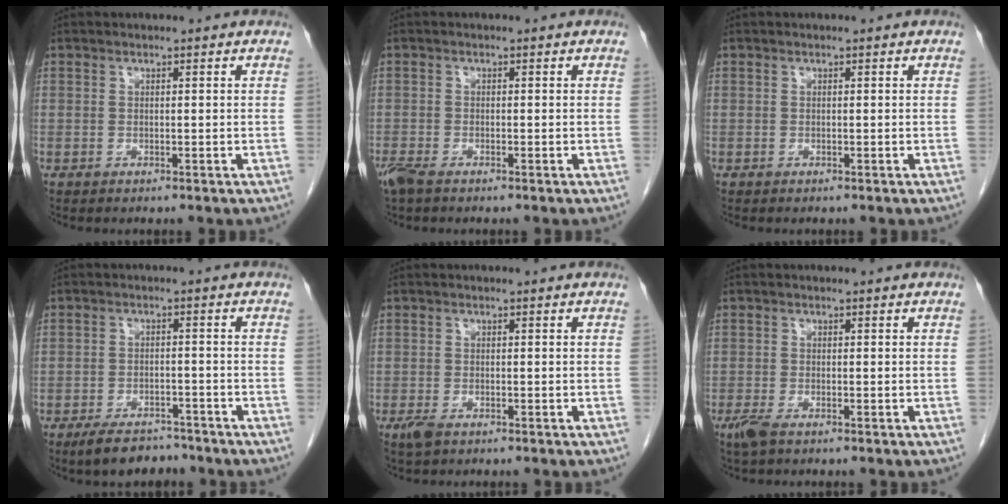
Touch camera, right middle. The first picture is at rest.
{"total": 2.8, "force": [-2.1, 0.8, 1.6], "torque": [-0.040, -0.008, -0.040]}
{"total": 0.0}
{"total": 6.1, "force": [-5.0, 2.4, 2.4], "torque": [-0.046, -0.004, -0.079]}
{"total": 2.1, "force": [-1.3, 0.8, 1.4], "torque": [-0.034, -0.004, -0.021]}
{"total": 2.4, "force": [-1.6, 0.6, 1.6], "torque": [-0.039, -0.007, -0.031]}